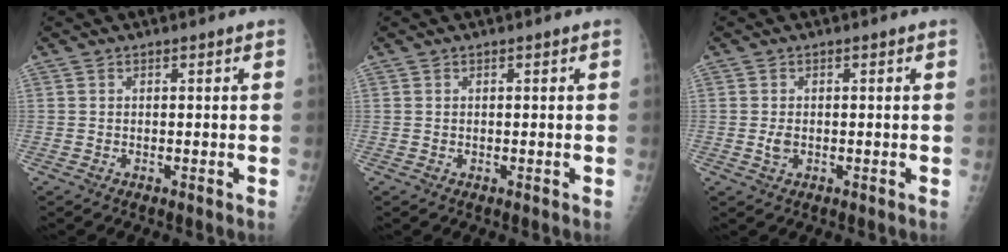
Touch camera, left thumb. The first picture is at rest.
{"total": 0.0}
{"total": 2.0, "force": [-0.2, 1.2, 1.5], "torque": [-0.027, 0.002, -0.003]}